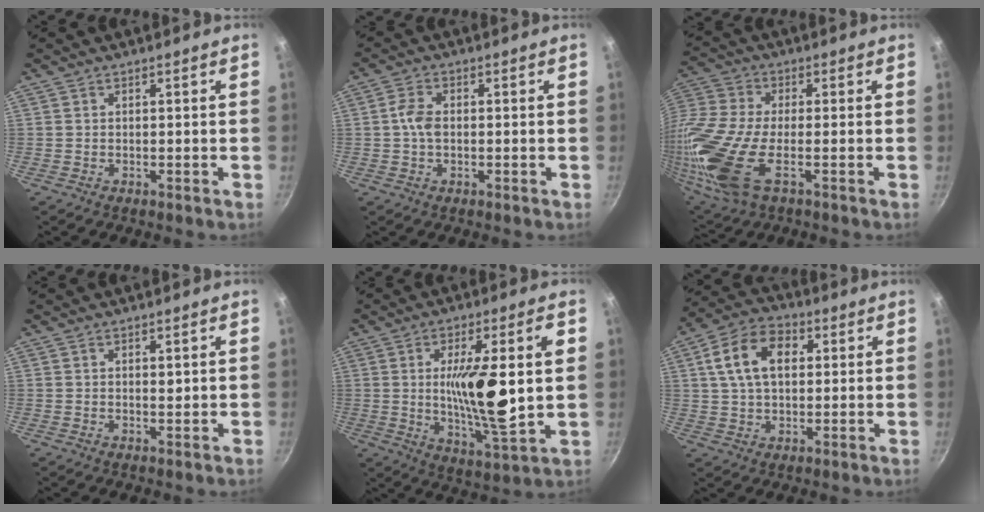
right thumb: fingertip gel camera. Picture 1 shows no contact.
{"total": 3.8, "force": [-0.1, 2.3, 3.0], "torque": [-0.060, 0.011, -0.007]}
{"total": 20.7, "force": [-5.6, 9.2, 17.6], "torque": [-0.406, -0.021, -0.124]}
{"total": 1.1, "force": [0.4, 0.5, 0.9], "torque": [-0.012, -0.001, 0.006]}
{"total": 17.9, "force": [1.6, 4.5, 17.2], "torque": [-0.278, -0.016, 0.031]}
{"total": 12.6, "force": [3.1, 8.2, 9.1], "torque": [-0.145, 0.013, 0.041]}